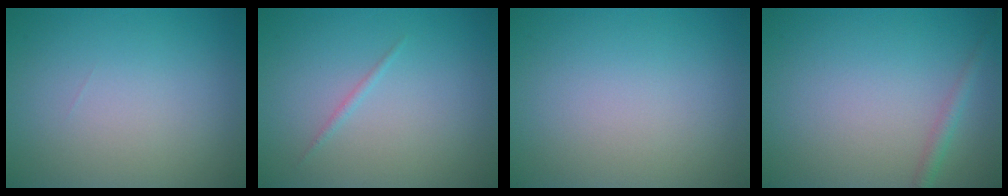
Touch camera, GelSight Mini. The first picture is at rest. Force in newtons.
{"total": 0.6, "press": 0.6, "slide": 0.0}
{"total": 0.0}
{"total": 1.3, "press": 1.3, "slide": 0.0}